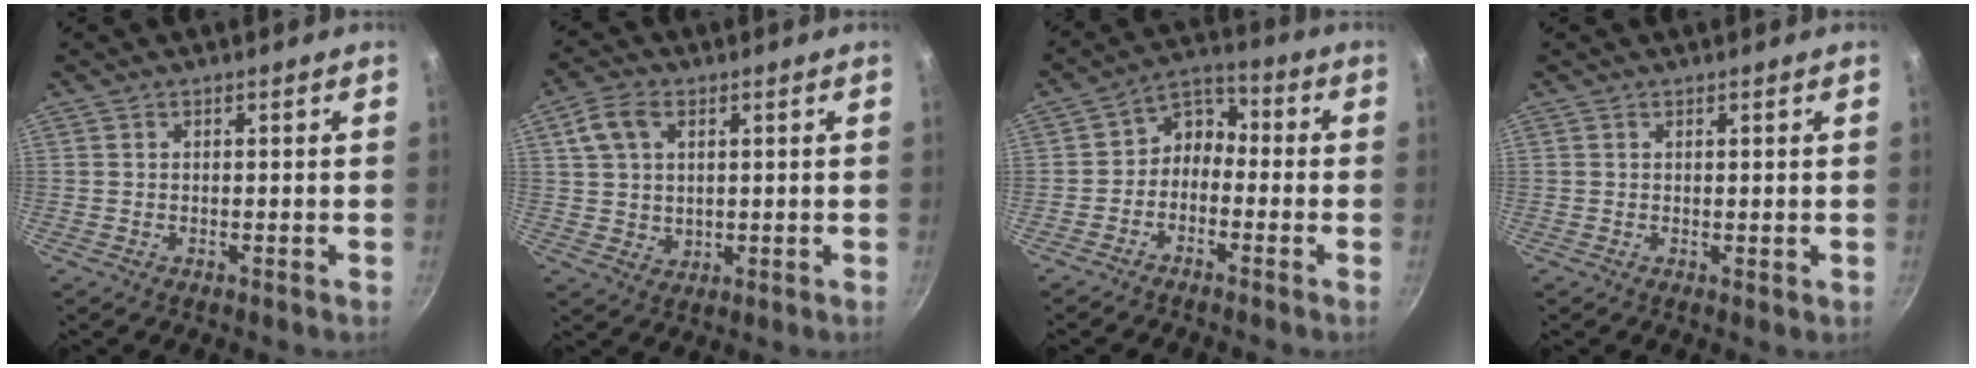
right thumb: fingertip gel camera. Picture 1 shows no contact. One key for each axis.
{"total": 7.5, "fx": 2.6, "fy": 5.2, "fz": 4.8, "tx": -0.082, "ty": -0.003, "tz": 0.048}
{"total": 6.1, "fx": -2.2, "fy": 4.6, "fz": 3.3, "tx": -0.032, "ty": 0.047, "tz": -0.056}
{"total": 0.6, "fx": 0.3, "fy": 0.2, "fz": 0.4, "tx": -0.004, "ty": -0.005, "tz": 0.003}